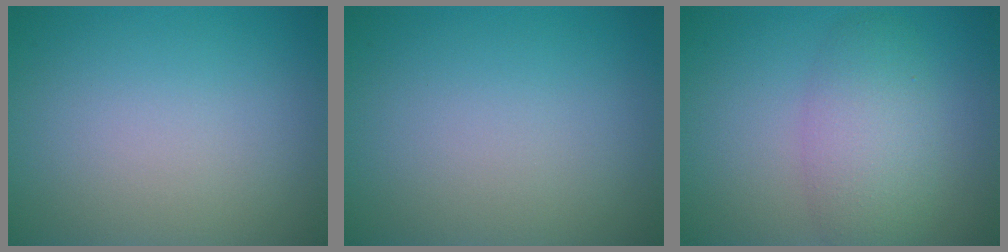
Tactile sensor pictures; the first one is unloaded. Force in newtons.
{"total": 0.0}
{"total": 4.4, "press": 4.4, "slide": 0.1}